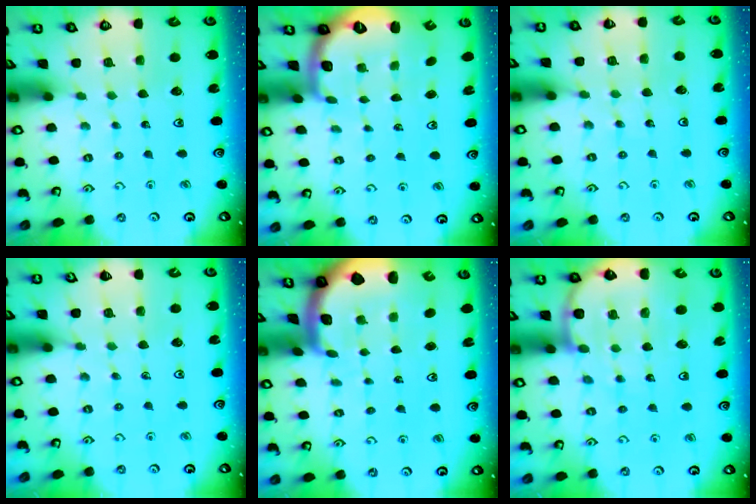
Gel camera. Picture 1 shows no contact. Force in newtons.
{"total": 2.5, "press": 2.0, "slide": 1.6}
{"total": 4.9, "press": 4.9, "slide": 0.6}
{"total": 5.1, "press": 4.9, "slide": 1.5}
{"total": 2.4, "press": 2.4, "slide": 0.3}
{"total": 9.3, "press": 9.1, "slide": 2.1}